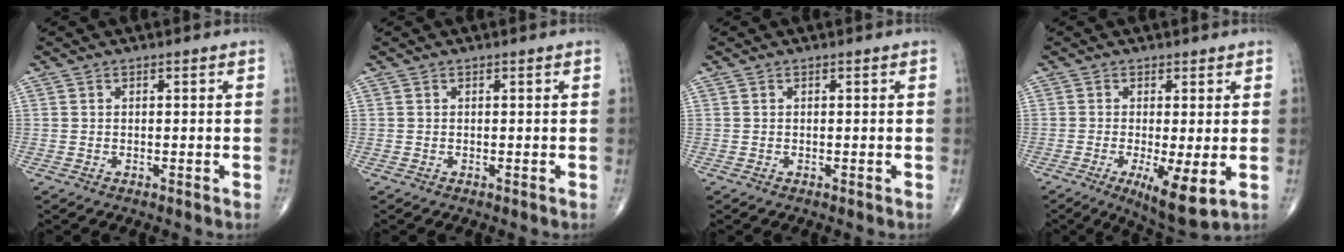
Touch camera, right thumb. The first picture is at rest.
{"total": 0.0}
{"total": 0.0}
{"total": 8.3, "force": [-2.0, 2.2, 7.8], "torque": [-0.130, -0.026, -0.029]}